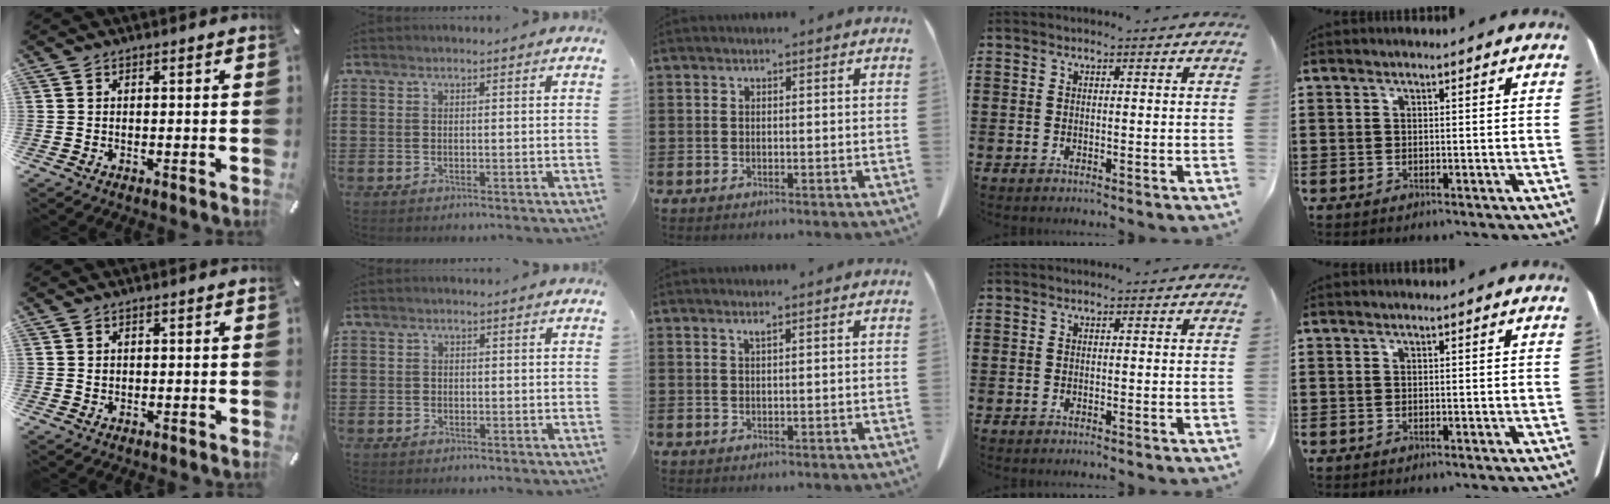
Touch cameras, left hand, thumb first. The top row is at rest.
{"thumb": {"total": 0.9, "force": [0.0, 0.8, 0.3], "torque": [-0.006, 0.004, -0.001]}, "index": {"total": 0.7, "force": [-0.3, 0.7, 0.1], "torque": [-0.004, 0.002, -0.007]}, "middle": {"total": 0.7, "force": [0.4, 0.0, 0.6], "torque": [-0.012, -0.003, 0.010]}}